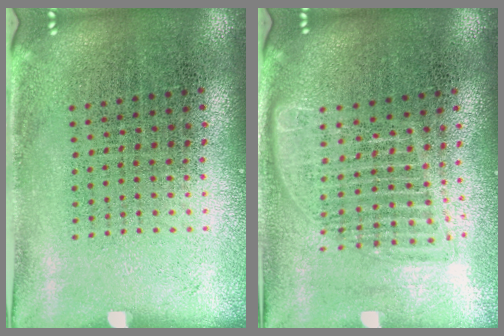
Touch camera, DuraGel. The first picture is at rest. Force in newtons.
{"total": 1.6, "press": 1.4, "slide": 0.8}